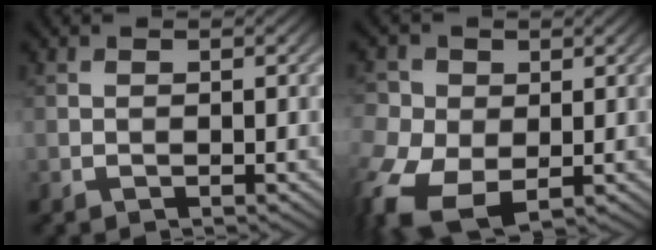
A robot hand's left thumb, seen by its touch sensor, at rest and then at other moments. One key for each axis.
{"total": 11.0, "fx": -3.3, "fy": 7.9, "fz": 7.0, "tx": -0.204, "ty": -0.039, "tz": -0.056}